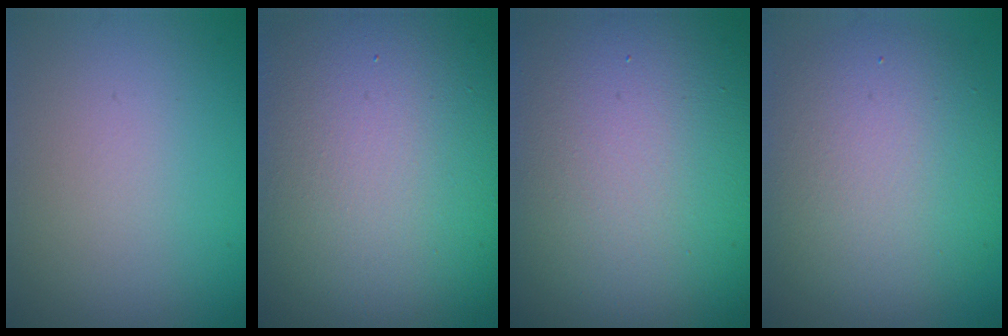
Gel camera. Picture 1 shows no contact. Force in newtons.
{"total": 16.1, "press": 16.1, "slide": 0.8}
{"total": 19.8, "press": 19.7, "slide": 1.2}
{"total": 8.5, "press": 8.4, "slide": 1.1}